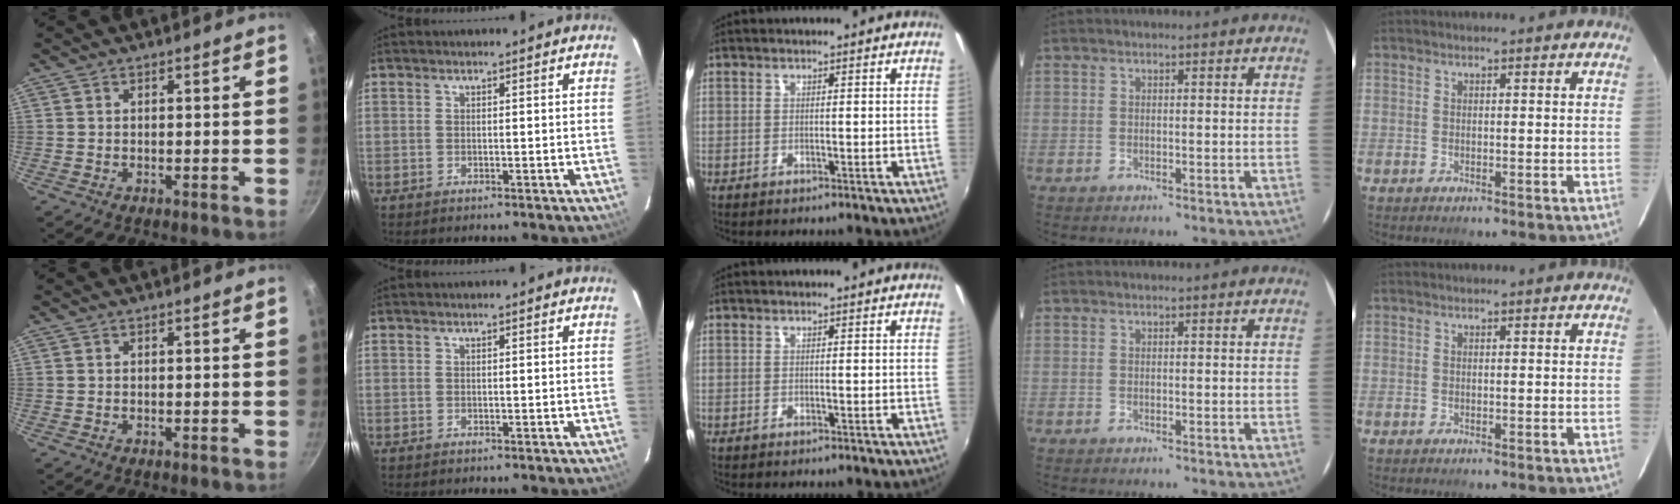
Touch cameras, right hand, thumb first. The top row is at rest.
{}